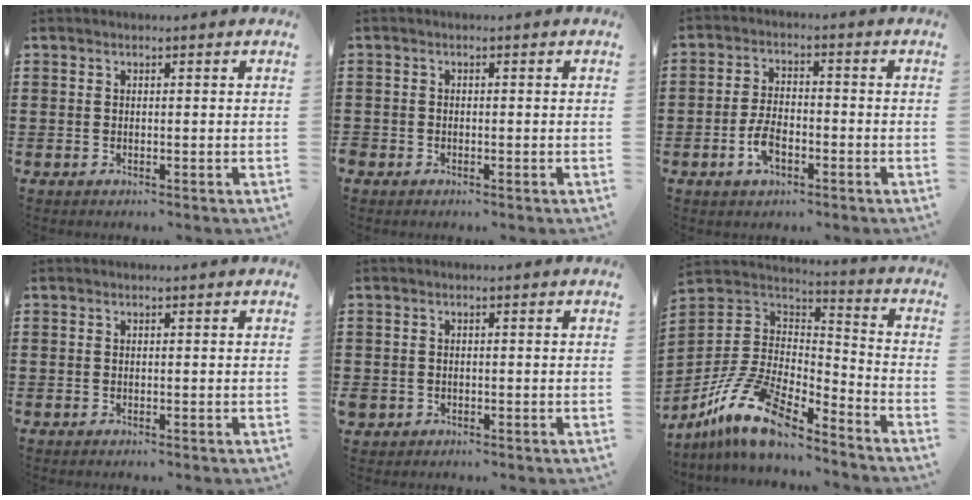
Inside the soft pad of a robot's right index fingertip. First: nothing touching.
{"total": 0.9, "force": [-0.7, 0.6, 0.0], "torque": [-0.001, 0.003, -0.017]}
{"total": 5.0, "force": [-2.1, 2.5, 3.8], "torque": [-0.086, 0.001, -0.043]}
{"total": 0.0}
{"total": 1.1, "force": [-0.5, 0.9, 0.1], "torque": [-0.004, 0.002, -0.014]}
{"total": 13.9, "force": [-9.5, 5.0, 8.9], "torque": [-0.196, 0.024, -0.184]}